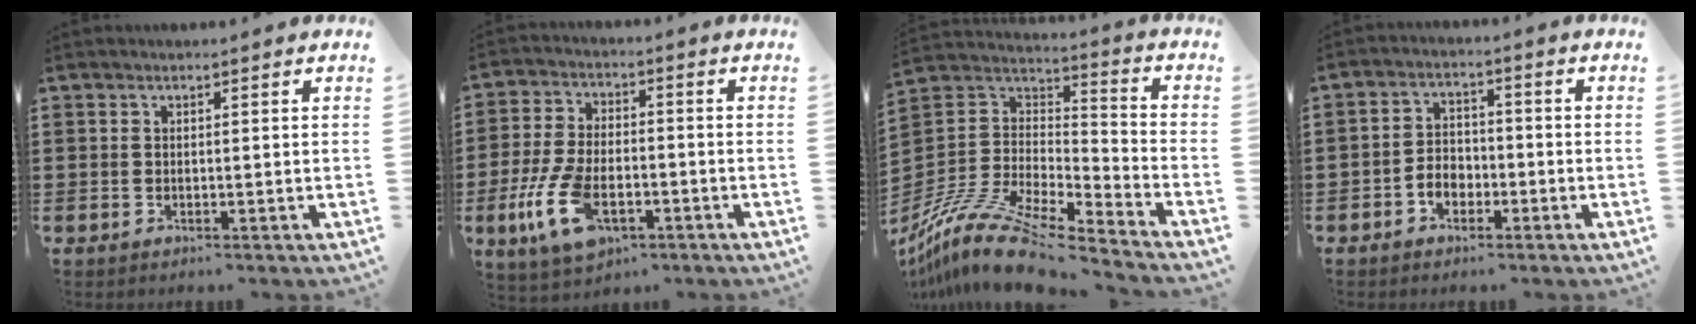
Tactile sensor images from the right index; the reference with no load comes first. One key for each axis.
{"total": 10.4, "fx": -4.1, "fy": 5.1, "fz": 8.0, "tx": -0.197, "ty": -0.006, "tz": -0.081}
{"total": 13.0, "fx": -10.4, "fy": 2.8, "fz": 7.3, "tx": -0.159, "ty": 0.013, "tz": -0.203}
{"total": 3.7, "fx": -1.9, "fy": 2.7, "fz": 1.7, "tx": -0.037, "ty": 0.007, "tz": -0.038}